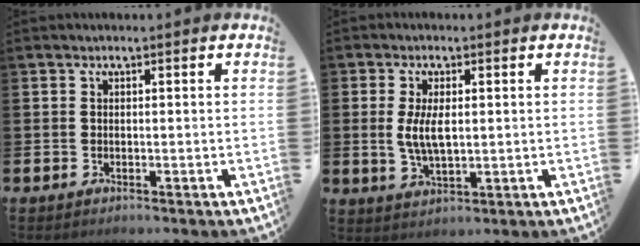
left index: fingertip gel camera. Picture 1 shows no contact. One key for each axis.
{"total": 4.8, "fx": 0.7, "fy": 2.1, "fz": 4.2, "tx": -0.073, "ty": 0.001, "tz": 0.009}